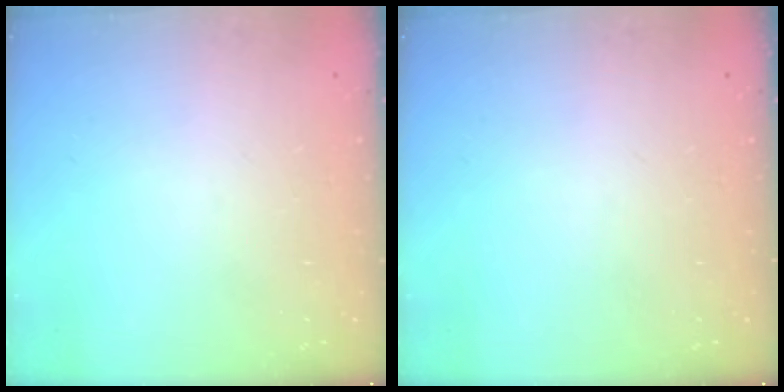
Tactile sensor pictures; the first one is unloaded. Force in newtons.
{"total": 0.0}